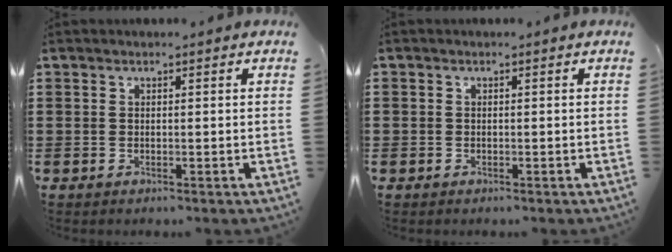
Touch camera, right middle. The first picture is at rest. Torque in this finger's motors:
{"motor_torque": [-1.02, 0.36, -1.05, -0.21]}